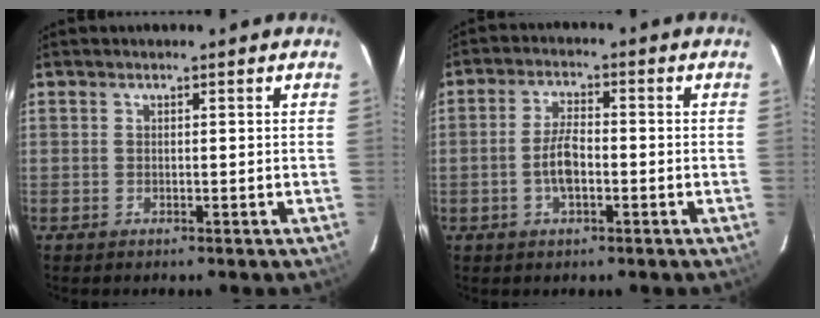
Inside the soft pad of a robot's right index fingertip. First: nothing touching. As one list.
[{"total": 5.2, "force": [-1.5, 2.1, 4.5], "torque": [-0.095, 0.006, -0.027]}]